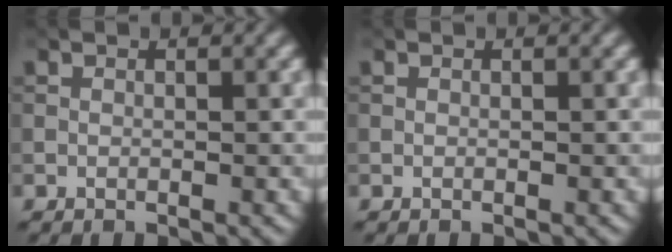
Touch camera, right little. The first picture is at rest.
{"total": 0.0}